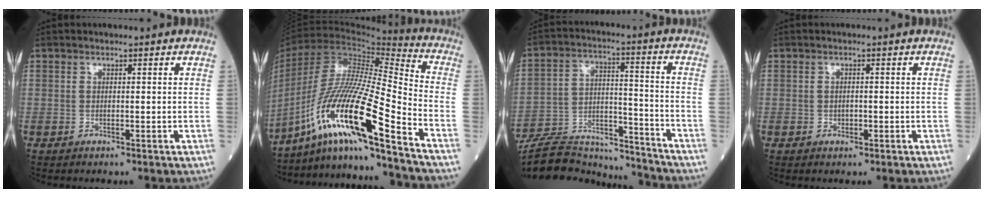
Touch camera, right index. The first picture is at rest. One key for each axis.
{"total": 19.9, "fx": -13.0, "fy": -0.6, "fz": 15.1, "tx": -0.321, "ty": -0.019, "tz": -0.241}
{"total": 17.5, "fx": -16.8, "fy": 3.4, "fz": 3.9, "tx": -0.085, "ty": 0.022, "tz": -0.266}
{"total": 0.8, "fx": -0.1, "fy": 0.6, "fz": 0.5, "tx": -0.011, "ty": 0.001, "tz": 0.001}